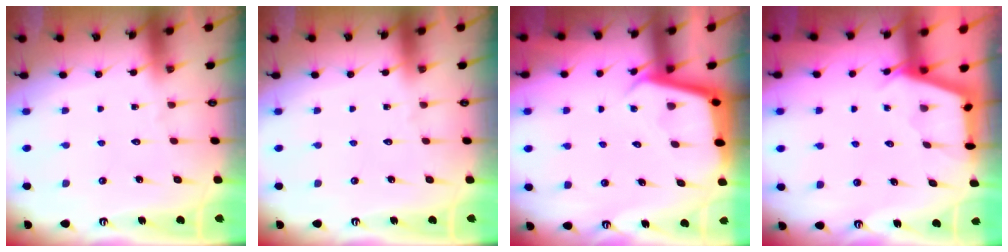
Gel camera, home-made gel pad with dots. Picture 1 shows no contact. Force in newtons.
{"total": 0.0}
{"total": 3.7, "press": 3.7, "slide": 0.1}
{"total": 2.9, "press": 2.8, "slide": 0.3}